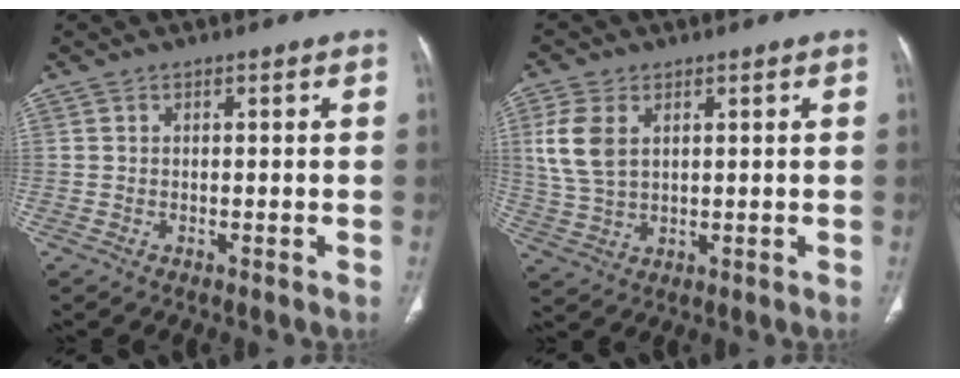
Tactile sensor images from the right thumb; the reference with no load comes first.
{"total": 8.0, "force": [2.3, 5.0, 5.8], "torque": [-0.129, -0.004, 0.053]}